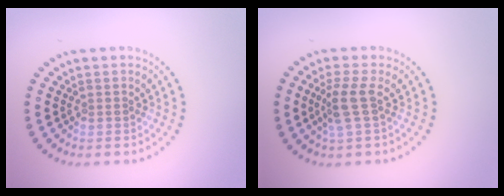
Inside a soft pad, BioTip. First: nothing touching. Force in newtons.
{"total": 2.5, "press": 1.9, "slide": 1.6}